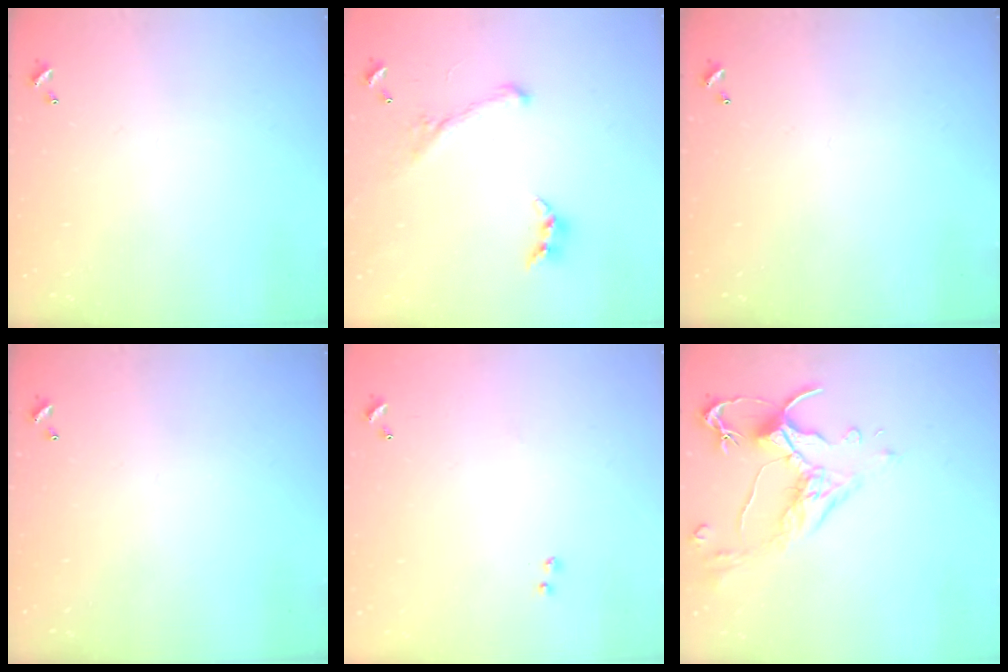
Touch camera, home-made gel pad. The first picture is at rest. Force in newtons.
{"total": 1.4, "press": 0.6, "slide": 1.2}
{"total": 0.0}
{"total": 0.0}
{"total": 8.2, "press": 8.2, "slide": 0.5}
{"total": 2.6, "press": 2.2, "slide": 1.3}